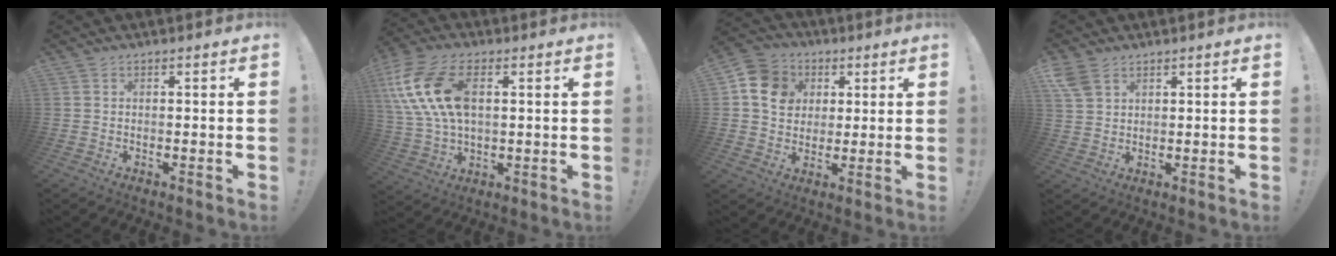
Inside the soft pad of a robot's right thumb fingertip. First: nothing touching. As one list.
[{"total": 17.7, "force": [4.9, 10.4, 13.5], "torque": [-0.275, -0.004, 0.089]}, {"total": 11.7, "force": [3.2, 10.1, 4.8], "torque": [-0.069, -0.002, 0.068]}, {"total": 5.8, "force": [3.3, 3.5, 3.1], "torque": [-0.072, -0.010, 0.067]}]